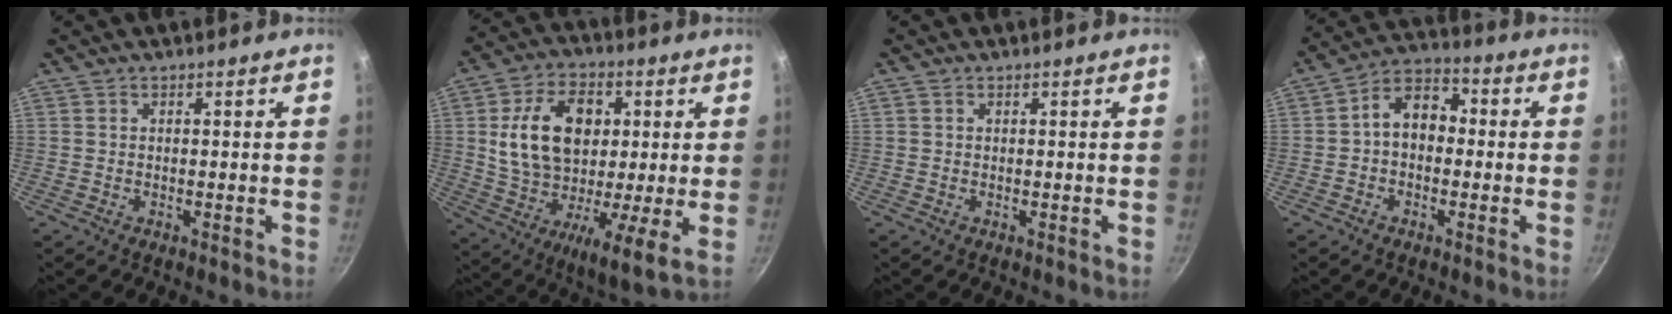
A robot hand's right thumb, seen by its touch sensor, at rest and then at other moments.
{"total": 20.6, "force": [4.1, 11.6, 16.5], "torque": [-0.263, -0.015, 0.056]}
{"total": 0.6, "force": [0.3, 0.5, 0.2], "torque": [-0.005, 0.003, 0.004]}
{"total": 8.6, "force": [-0.2, 6.3, 5.9], "torque": [-0.059, 0.031, -0.024]}